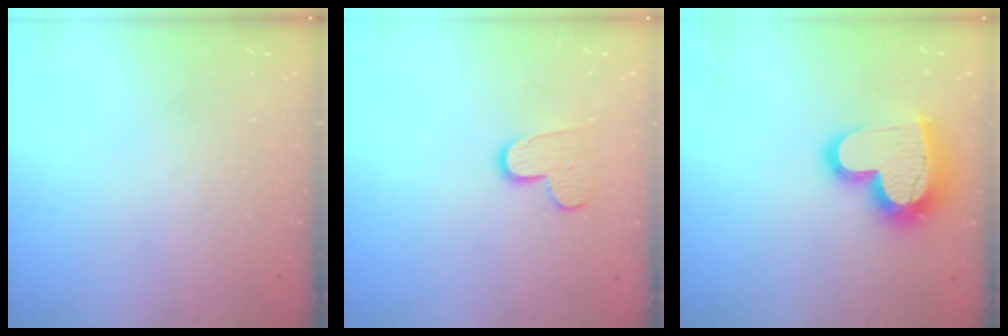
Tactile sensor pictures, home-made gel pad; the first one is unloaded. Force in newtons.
{"total": 9.1, "press": 9.1, "slide": 0.7}
{"total": 18.5, "press": 18.4, "slide": 1.6}